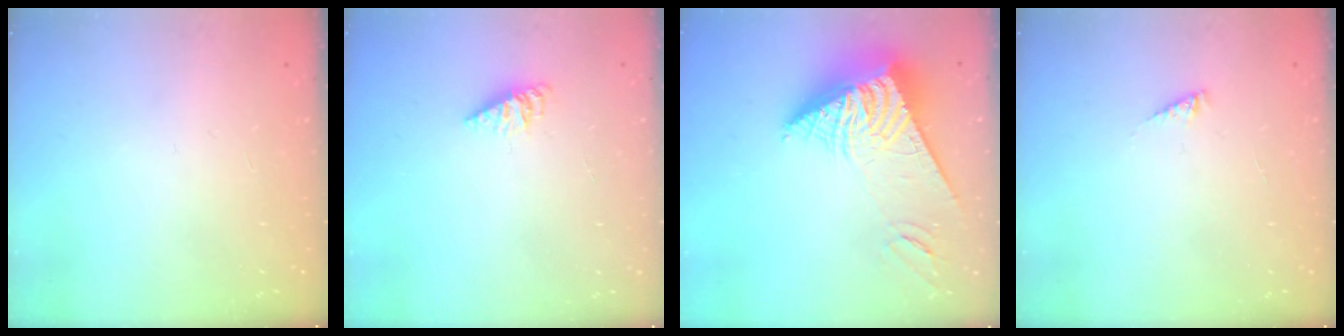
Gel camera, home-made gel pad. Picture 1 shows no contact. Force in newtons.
{"total": 2.9, "press": 2.9, "slide": 0.3}
{"total": 14.1, "press": 14.0, "slide": 1.4}
{"total": 1.8, "press": 1.8, "slide": 0.2}